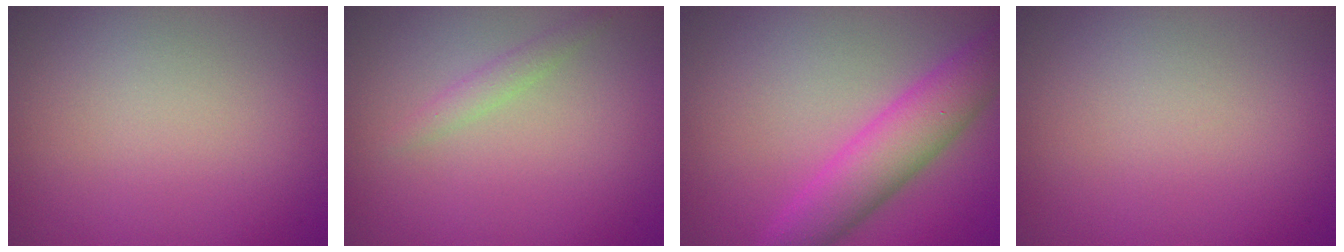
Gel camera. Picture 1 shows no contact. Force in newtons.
{"total": 1.2, "press": 1.2, "slide": 0.0}
{"total": 5.6, "press": 5.5, "slide": 0.3}
{"total": 0.0}